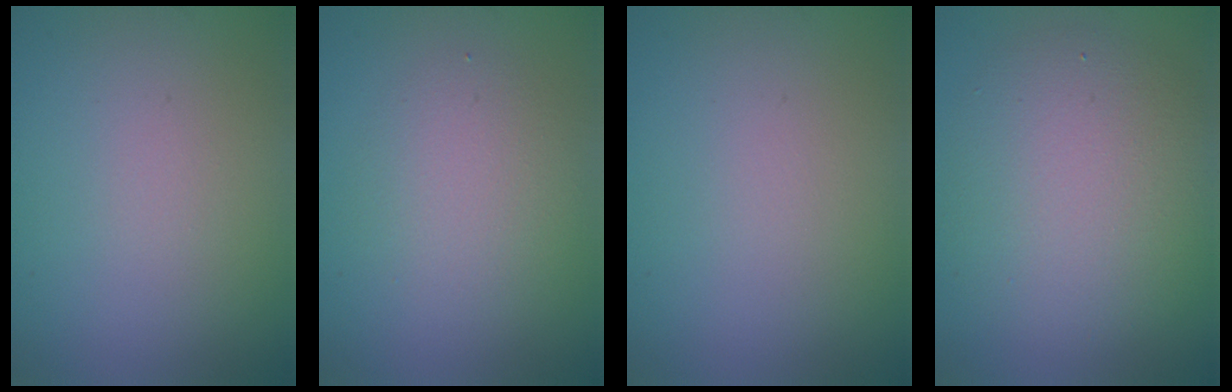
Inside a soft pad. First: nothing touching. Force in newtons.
{"total": 2.9, "press": 2.9, "slide": 0.2}
{"total": 0.0}
{"total": 6.6, "press": 6.6, "slide": 0.3}